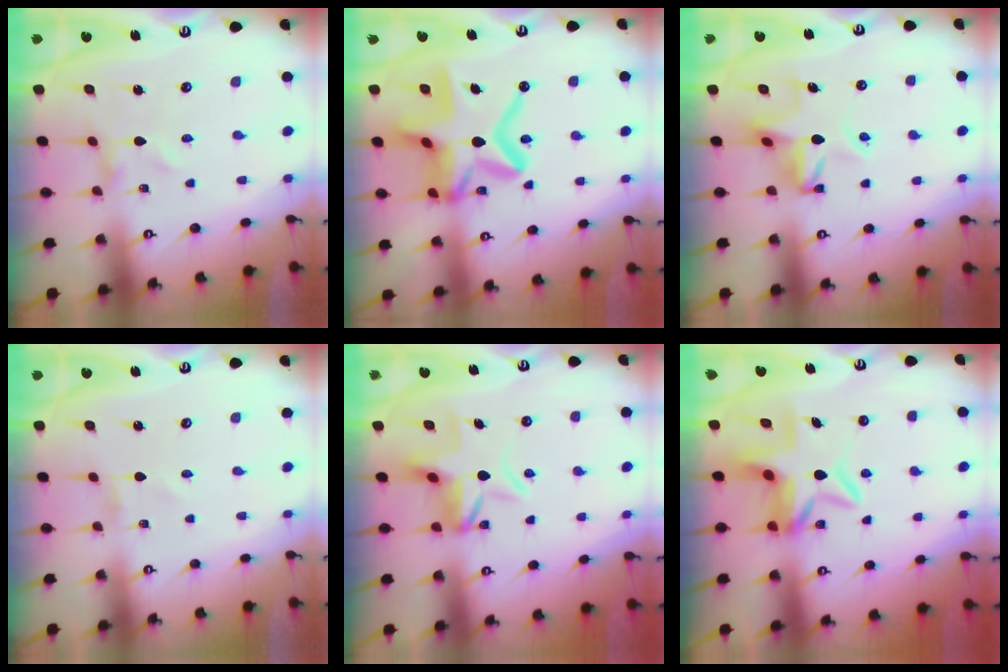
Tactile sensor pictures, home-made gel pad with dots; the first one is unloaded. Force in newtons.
{"total": 21.1, "press": 21.0, "slide": 1.9}
{"total": 7.7, "press": 7.7, "slide": 1.1}
{"total": 0.0}
{"total": 6.7, "press": 6.7, "slide": 0.6}
{"total": 6.8, "press": 6.4, "slide": 2.3}